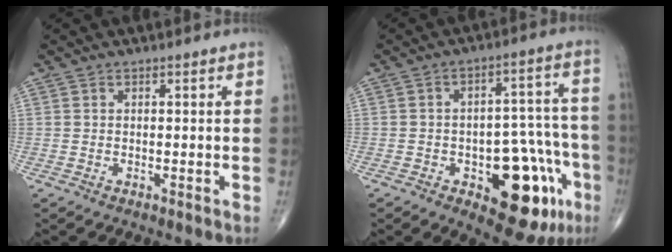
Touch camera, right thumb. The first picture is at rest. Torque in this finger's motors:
{"motor_torque": [1.39, 1.18, 0.68, -0.82, 0.06]}